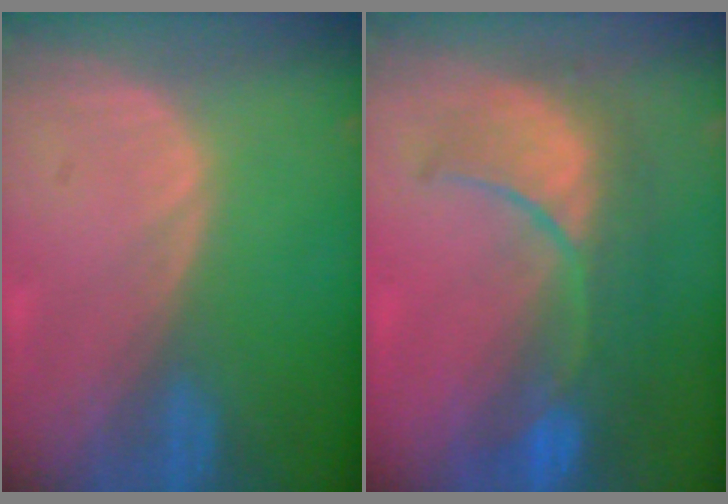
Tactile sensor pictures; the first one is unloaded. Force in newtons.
{"total": 10.3, "press": 9.0, "slide": 5.1}